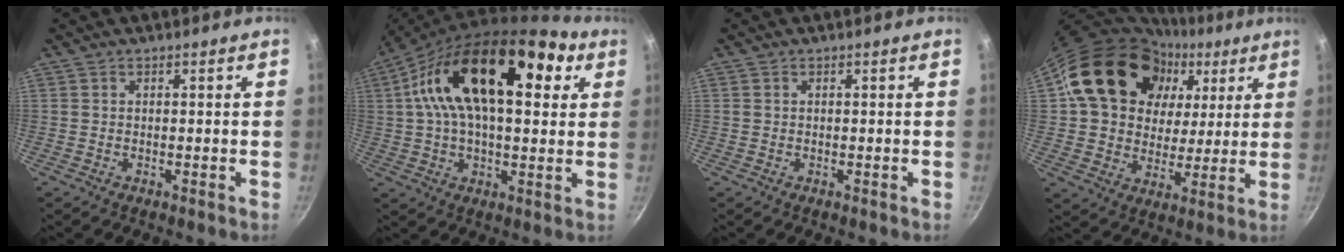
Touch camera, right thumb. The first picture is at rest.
{"total": 21.7, "force": [6.4, 11.5, 17.3], "torque": [-0.267, 0.010, 0.083]}
{"total": 0.0}
{"total": 21.5, "force": [8.2, 16.7, 10.8], "torque": [-0.153, 0.006, 0.144]}